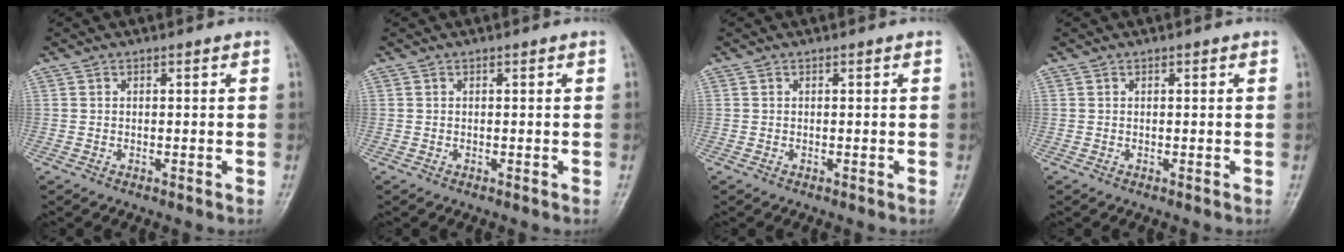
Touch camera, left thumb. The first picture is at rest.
{"total": 0.0}
{"total": 0.0}
{"total": 0.0}